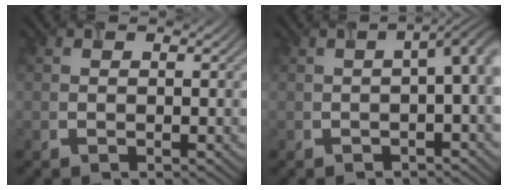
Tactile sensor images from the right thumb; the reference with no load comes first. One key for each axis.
{"total": 3.8, "fx": -0.2, "fy": 1.1, "fz": 3.7, "tx": -0.048, "ty": 0.005, "tz": -0.001}